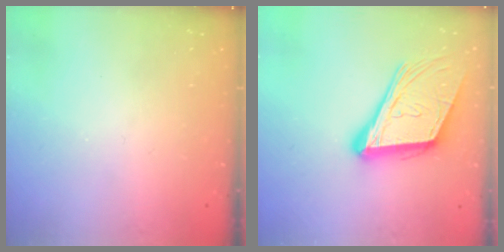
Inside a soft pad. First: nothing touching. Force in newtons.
{"total": 18.8, "press": 18.4, "slide": 4.2}